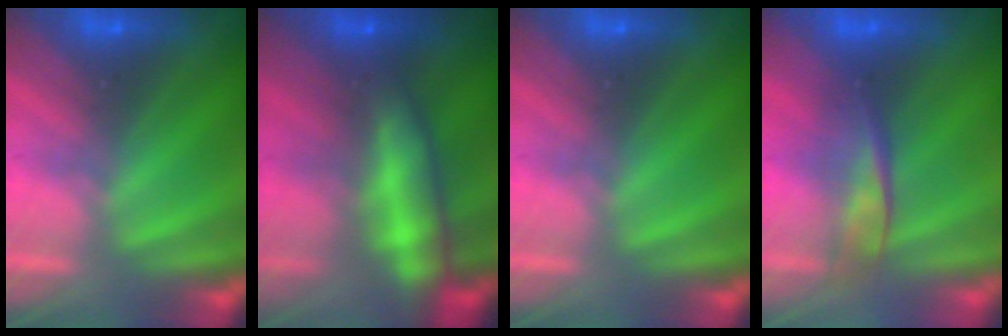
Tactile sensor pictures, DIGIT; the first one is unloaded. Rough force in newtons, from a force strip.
{"total": 6.5}
{"total": 0.0}
{"total": 2.2}